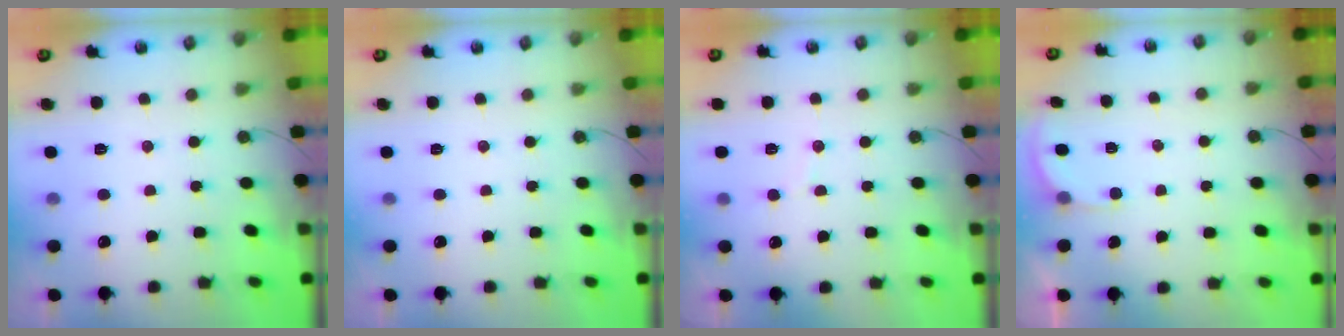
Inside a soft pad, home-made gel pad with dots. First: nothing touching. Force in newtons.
{"total": 0.0}
{"total": 4.1, "press": 3.9, "slide": 1.1}
{"total": 2.1, "press": 2.1, "slide": 0.1}